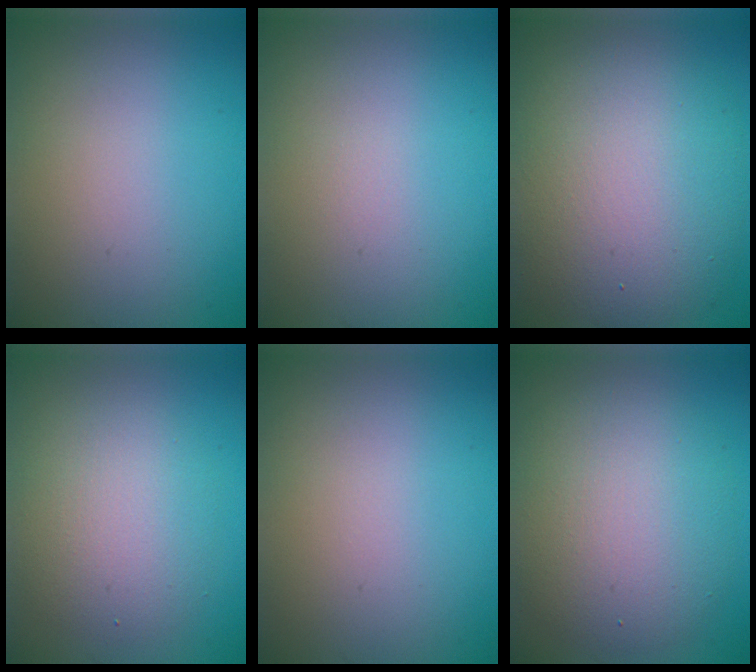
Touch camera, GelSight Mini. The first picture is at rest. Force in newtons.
{"total": 0.0}
{"total": 11.1, "press": 11.0, "slide": 1.2}
{"total": 4.5, "press": 4.5, "slide": 0.5}
{"total": 0.0}
{"total": 7.2, "press": 7.2, "slide": 0.3}